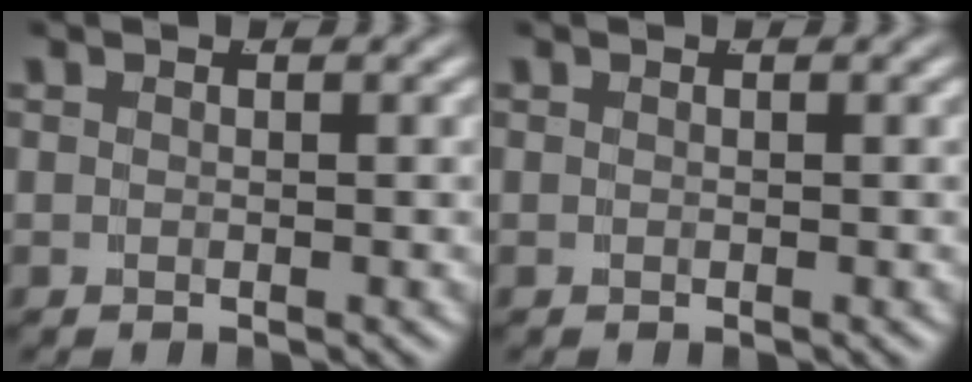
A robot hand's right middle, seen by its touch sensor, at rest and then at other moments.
{"total": 0.0}